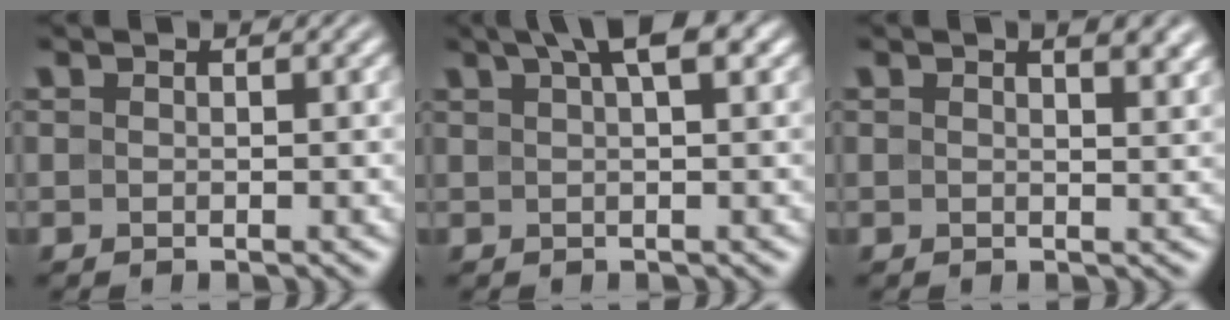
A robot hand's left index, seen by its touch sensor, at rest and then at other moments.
{"total": 3.8, "force": [2.2, 0.7, 3.1], "torque": [-0.040, 0.013, 0.034]}
{"total": 2.8, "force": [1.5, 0.9, 2.2], "torque": [-0.023, 0.005, 0.018]}